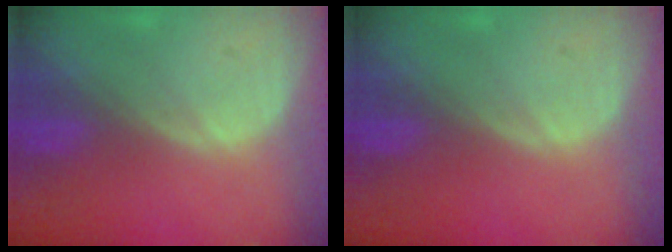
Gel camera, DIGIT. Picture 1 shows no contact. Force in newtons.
{"total": 0.0}